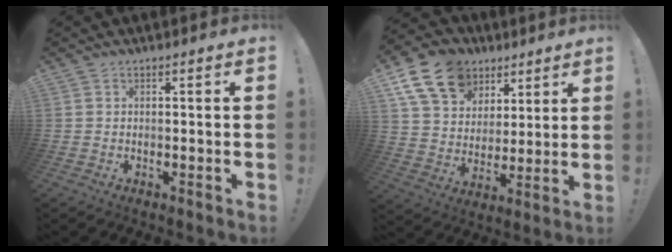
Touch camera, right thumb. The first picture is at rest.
{"total": 17.0, "force": [9.1, 12.2, 7.5], "torque": [-0.130, -0.041, 0.180]}